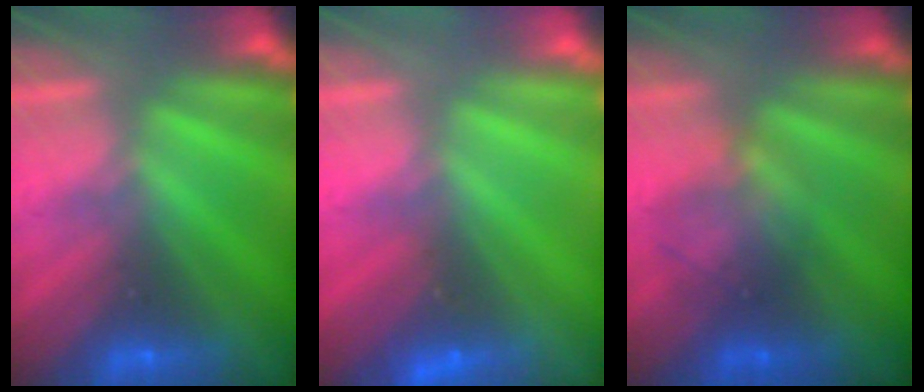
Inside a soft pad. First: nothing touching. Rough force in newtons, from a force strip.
{"total": 2.3}
{"total": 1.7}